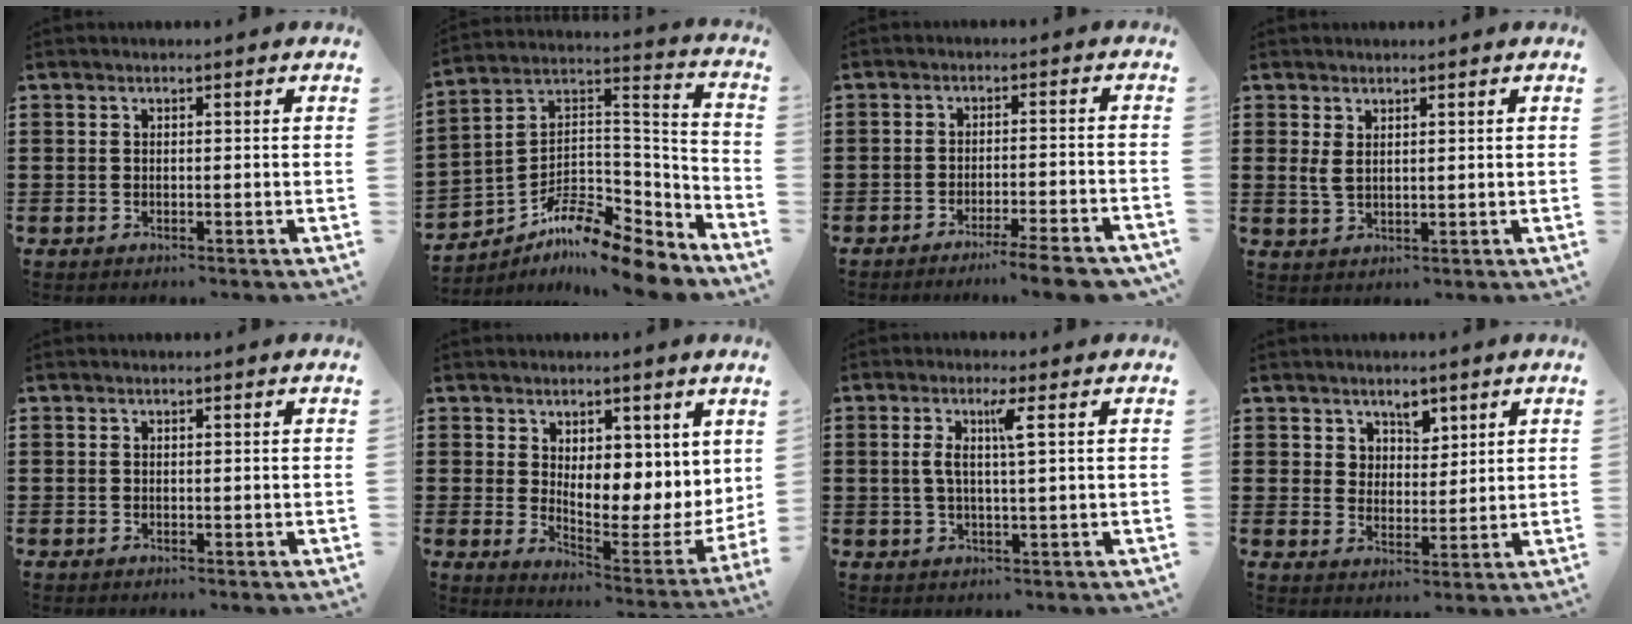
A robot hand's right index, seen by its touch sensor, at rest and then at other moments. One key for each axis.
{"total": 9.6, "fx": -8.3, "fy": 2.2, "fz": 4.3, "tx": -0.086, "ty": 0.007, "tz": -0.167}
{"total": 5.3, "fx": -4.4, "fy": -0.3, "fz": 3.0, "tx": -0.046, "ty": -0.014, "tz": -0.081}
{"total": 2.2, "fx": 1.3, "fy": 0.8, "fz": 1.6, "tx": -0.035, "ty": 0.004, "tz": 0.023}
{"total": 0.0}
{"total": 4.8, "fx": 2.6, "fy": 2.9, "fz": 2.7, "tx": -0.050, "ty": -0.036, "tz": 0.045}
{"total": 4.0, "fx": 1.0, "fy": 0.0, "fz": 3.9, "tx": -0.077, "ty": 0.000, "tz": 0.011}
{"total": 4.0, "fx": 2.8, "fy": 2.8, "fz": 0.4, "tx": -0.016, "ty": 0.005, "tz": 0.049}